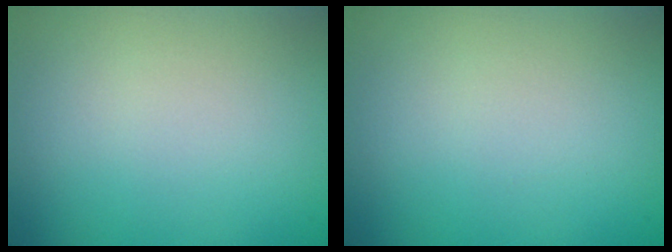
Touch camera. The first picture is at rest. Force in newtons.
{"total": 0.0}